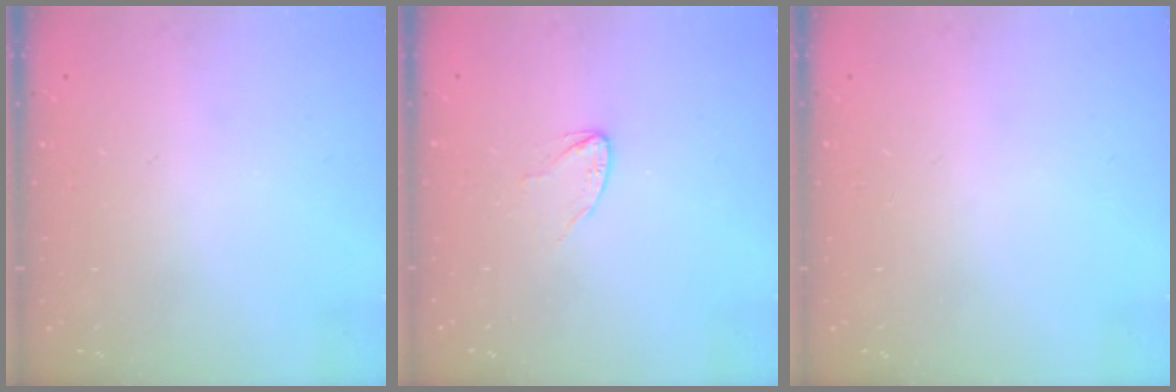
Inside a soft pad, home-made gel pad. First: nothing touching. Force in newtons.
{"total": 2.9, "press": 2.9, "slide": 0.2}
{"total": 0.0}